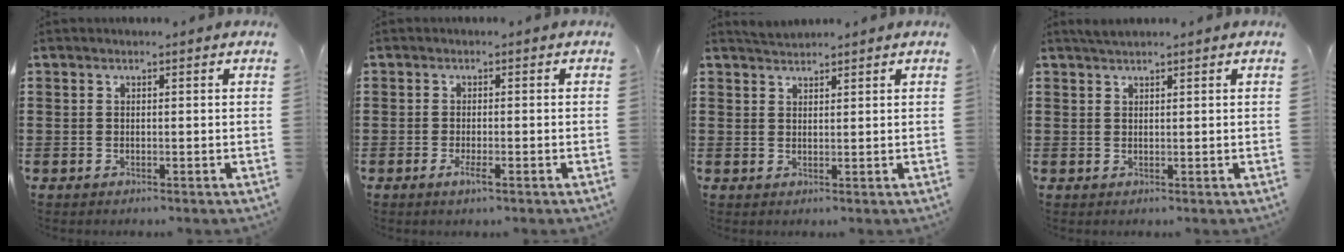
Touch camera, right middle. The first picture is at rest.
{"total": 1.9, "force": [-0.9, 0.4, 1.6], "torque": [-0.028, 0.000, -0.016]}
{"total": 1.3, "force": [1.3, 0.0, -0.1], "torque": [-0.002, 0.005, 0.026]}
{"total": 1.0, "force": [0.8, 0.0, 0.6], "torque": [-0.013, 0.002, 0.014]}